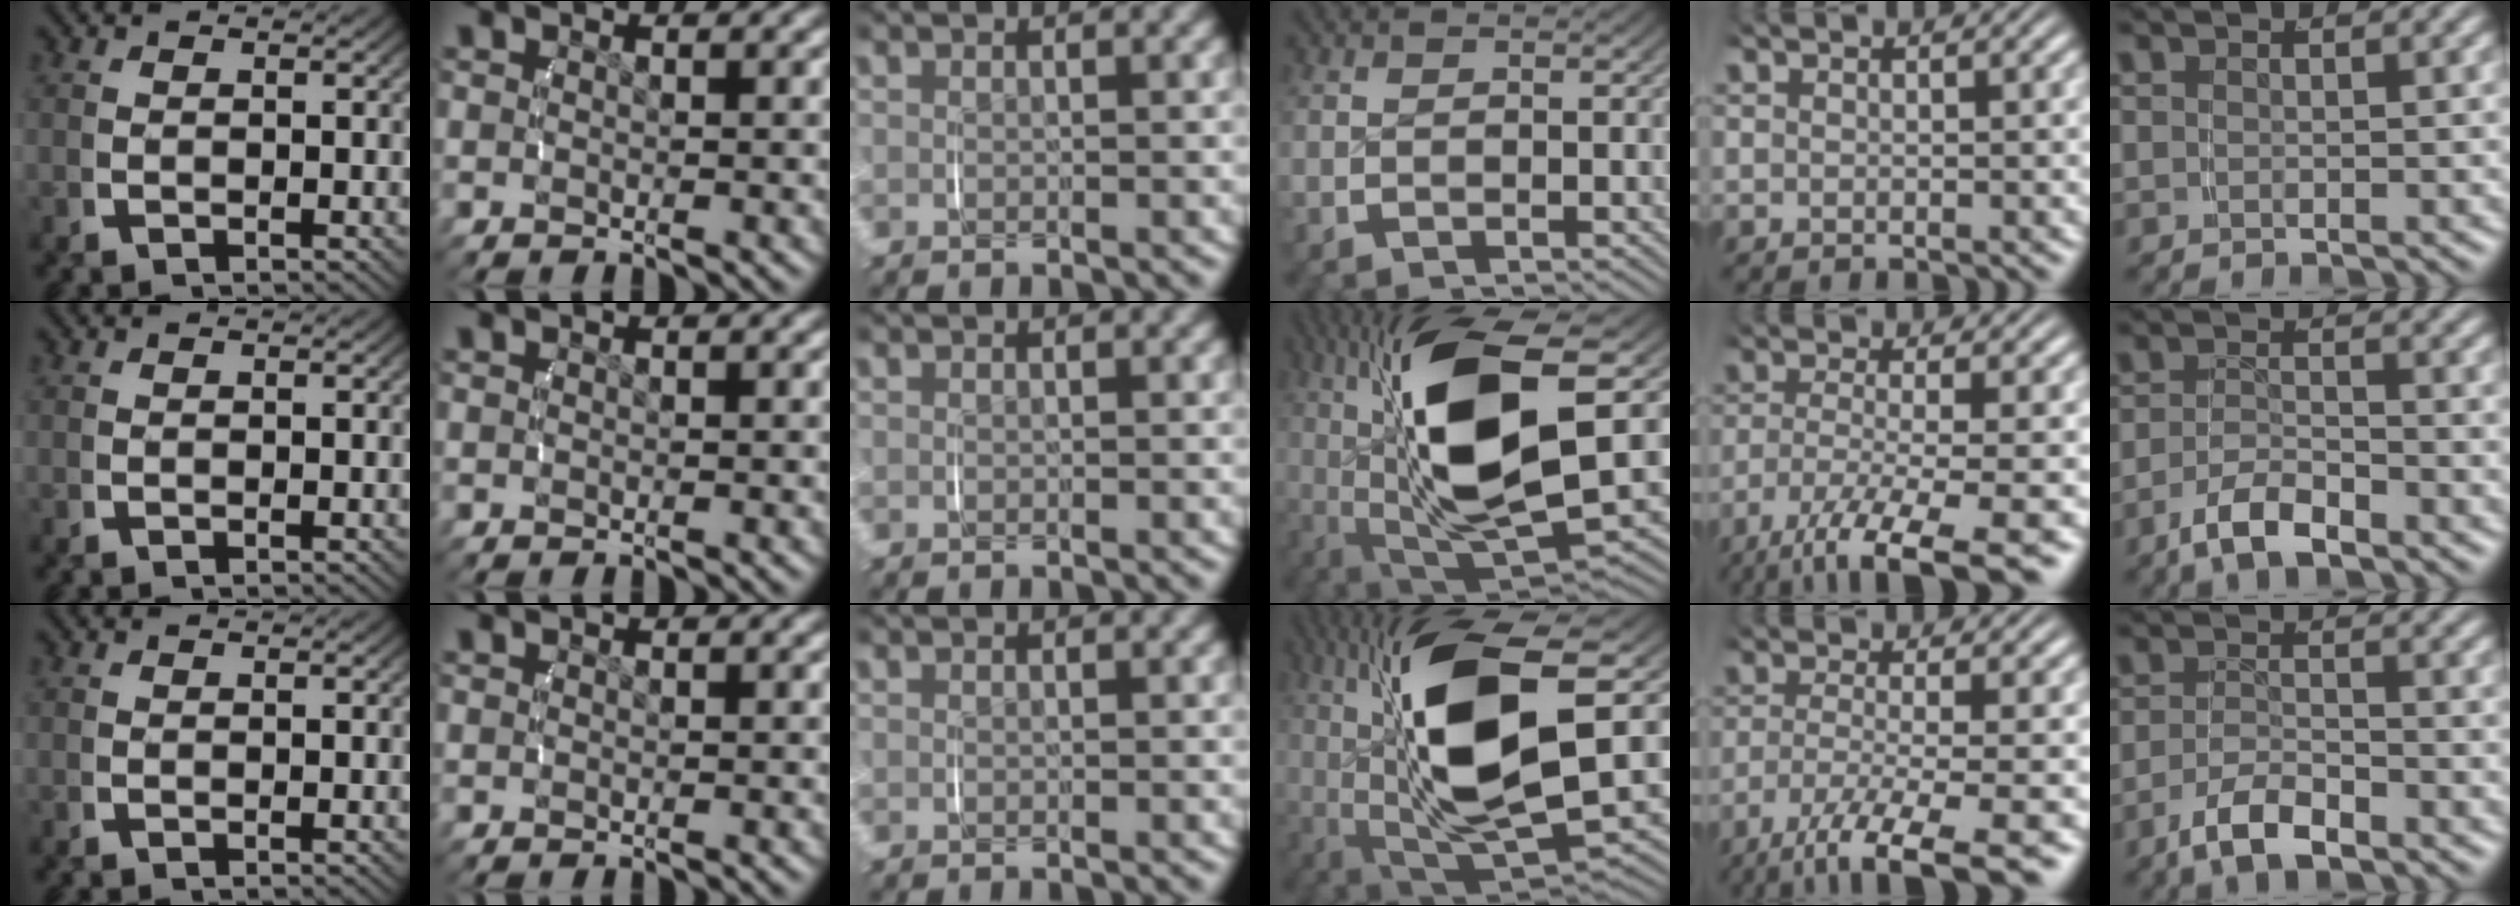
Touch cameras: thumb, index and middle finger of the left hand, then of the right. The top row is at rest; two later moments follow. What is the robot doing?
{"motion": "lift_and_place", "object": "camera"}